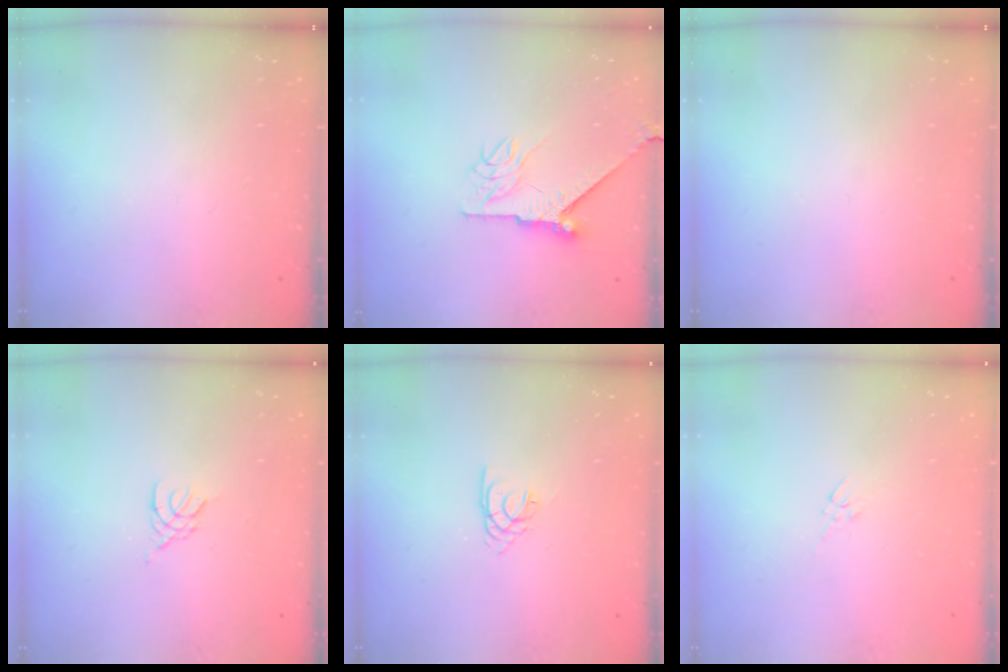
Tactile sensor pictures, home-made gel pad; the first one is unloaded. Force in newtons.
{"total": 8.2, "press": 8.1, "slide": 0.7}
{"total": 0.0}
{"total": 2.4, "press": 2.3, "slide": 0.5}
{"total": 1.4, "press": 1.3, "slide": 0.3}
{"total": 2.7, "press": 2.5, "slide": 0.9}